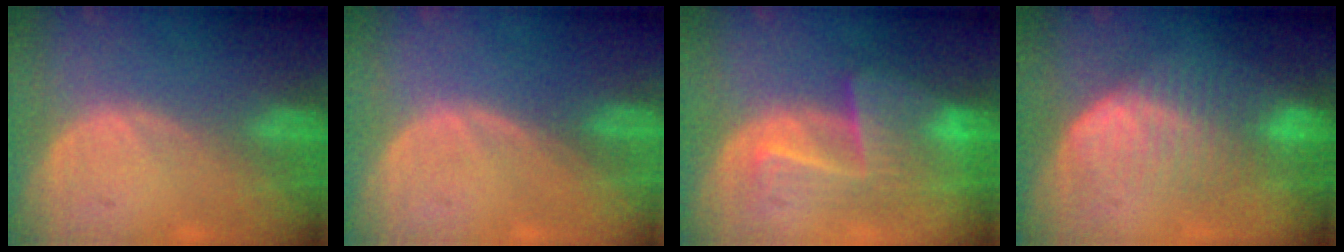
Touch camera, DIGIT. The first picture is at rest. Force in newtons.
{"total": 0.0}
{"total": 7.1, "press": 7.1, "slide": 0.3}
{"total": 6.7, "press": 6.5, "slide": 1.4}